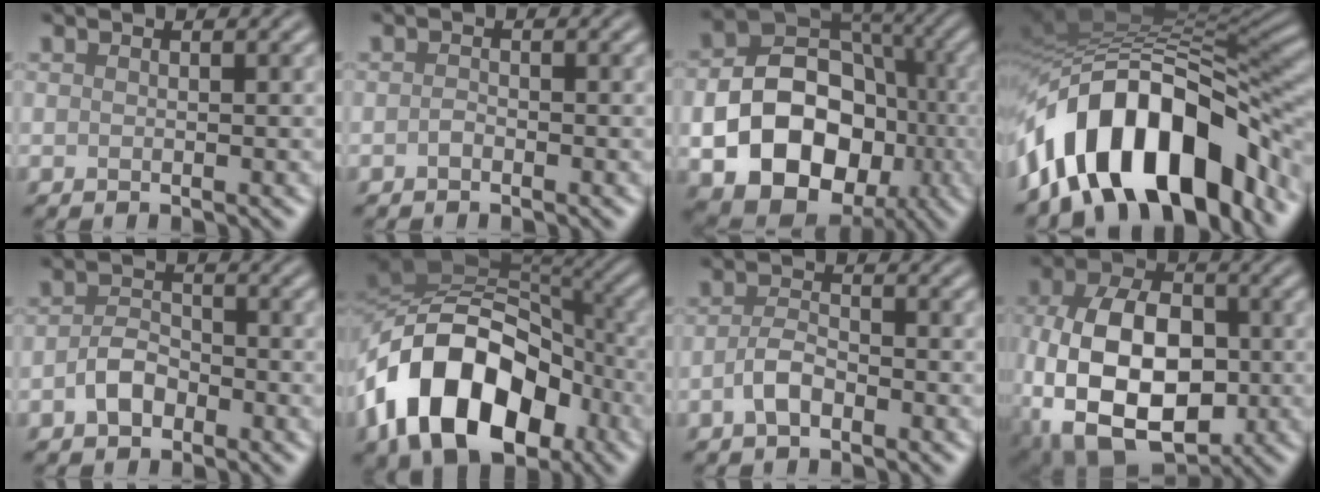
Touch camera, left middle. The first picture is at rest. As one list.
[{"total": 0.6, "force": [-0.4, 0.3, 0.4], "torque": [-0.008, 0.000, -0.009]}, {"total": 13.2, "force": [-2.8, 9.8, 8.3], "torque": [-0.128, -0.025, -0.044]}, {"total": 15.2, "force": [-7.0, 7.9, 10.8], "torque": [-0.156, 0.017, -0.126]}, {"total": 2.7, "force": [-1.3, 1.8, 1.5], "torque": [-0.031, 0.006, -0.029]}, {"total": 14.3, "force": [-5.8, 9.2, 9.3], "torque": [-0.161, 0.008, -0.112]}, {"total": 2.4, "force": [-1.1, 1.2, 1.8], "torque": [-0.037, 0.005, -0.028]}, {"total": 13.5, "force": [-2.8, 8.7, 10.0], "torque": [-0.205, -0.018, -0.051]}]